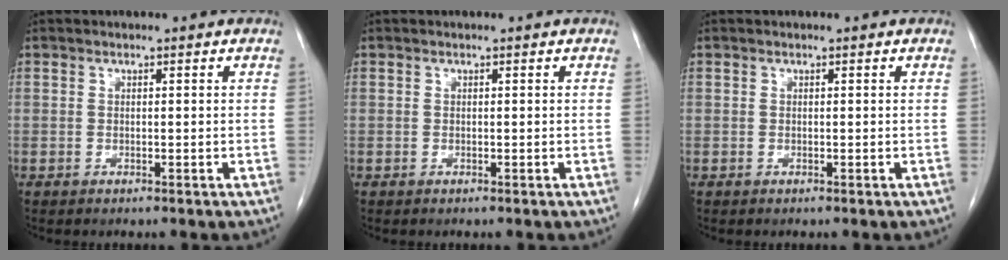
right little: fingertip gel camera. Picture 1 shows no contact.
{"total": 0.0}
{"total": 0.0}